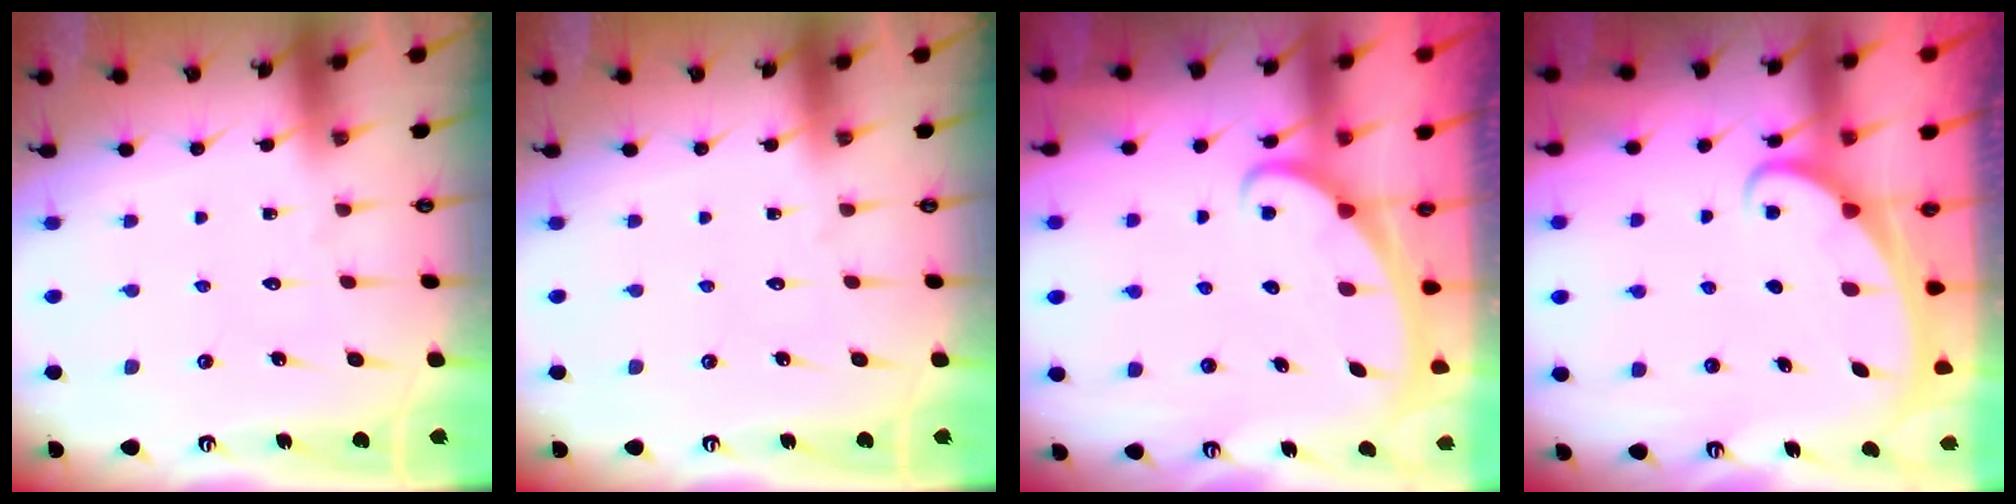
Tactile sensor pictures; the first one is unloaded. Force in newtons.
{"total": 0.0}
{"total": 1.9, "press": 1.9, "slide": 0.1}
{"total": 2.4, "press": 2.4, "slide": 0.3}